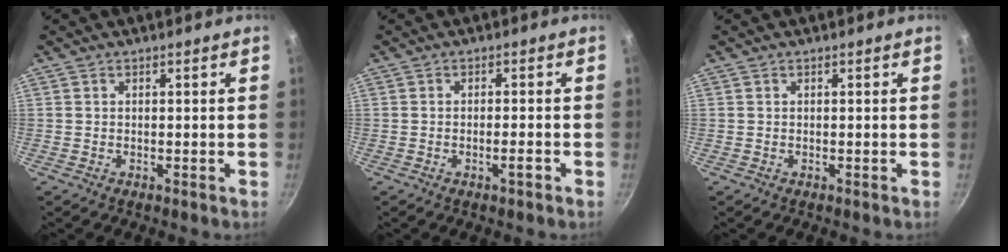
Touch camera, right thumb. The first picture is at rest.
{"total": 2.1, "force": [-1.1, 0.3, 1.7], "torque": [-0.030, 0.008, -0.020]}
{"total": 0.0}